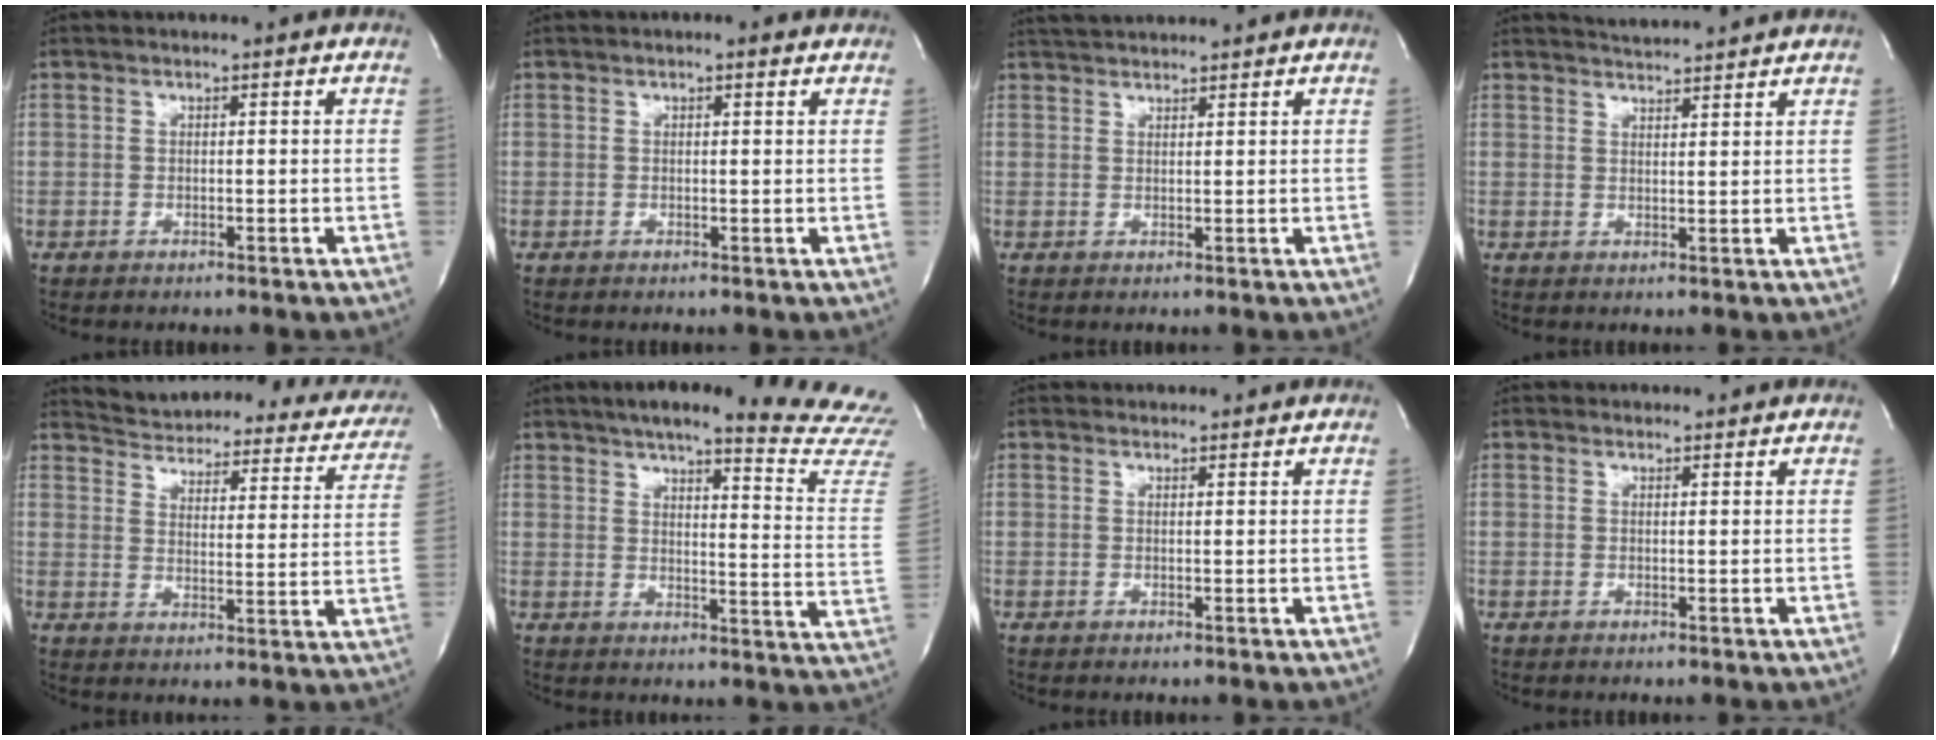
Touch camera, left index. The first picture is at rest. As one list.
[{"total": 0.8, "force": [0.3, 0.3, 0.7], "torque": [-0.014, -0.002, 0.000]}, {"total": 3.8, "force": [3.6, 0.4, 0.9], "torque": [-0.020, 0.027, 0.066]}, {"total": 4.7, "force": [4.5, -0.6, 0.8], "torque": [-0.019, 0.008, 0.064]}, {"total": 23.7, "force": [21.3, 6.7, 8.1], "torque": [-0.111, -0.051, 0.243]}, {"total": 24.7, "force": [23.1, 0.9, 8.8], "torque": [-0.117, -0.130, 0.256]}, {"total": 3.9, "force": [3.7, 1.0, 0.2], "torque": [-0.004, 0.019, 0.042]}, {"total": 2.2, "force": [2.1, 0.6, 0.0], "torque": [-0.008, 0.009, 0.021]}]